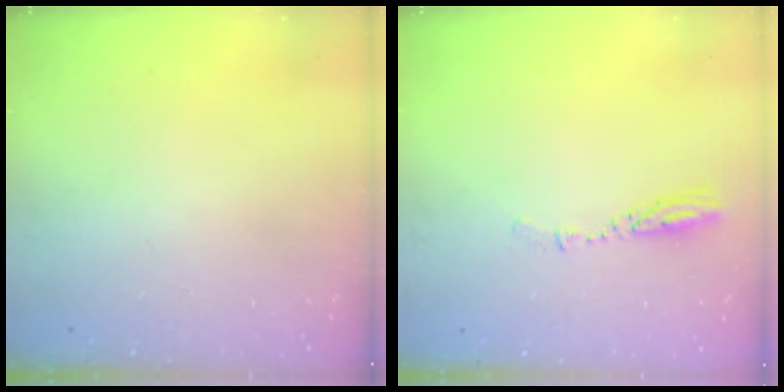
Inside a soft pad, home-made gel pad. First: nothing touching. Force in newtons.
{"total": 3.6, "press": 3.5, "slide": 0.4}